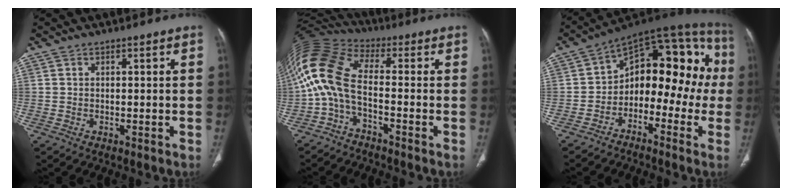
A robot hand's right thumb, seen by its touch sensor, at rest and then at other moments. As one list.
[{"total": 12.4, "force": [-2.7, 5.8, 10.7], "torque": [-0.233, 0.063, -0.067]}, {"total": 18.8, "force": [-2.1, 11.4, 14.9], "torque": [-0.143, 0.079, -0.042]}]